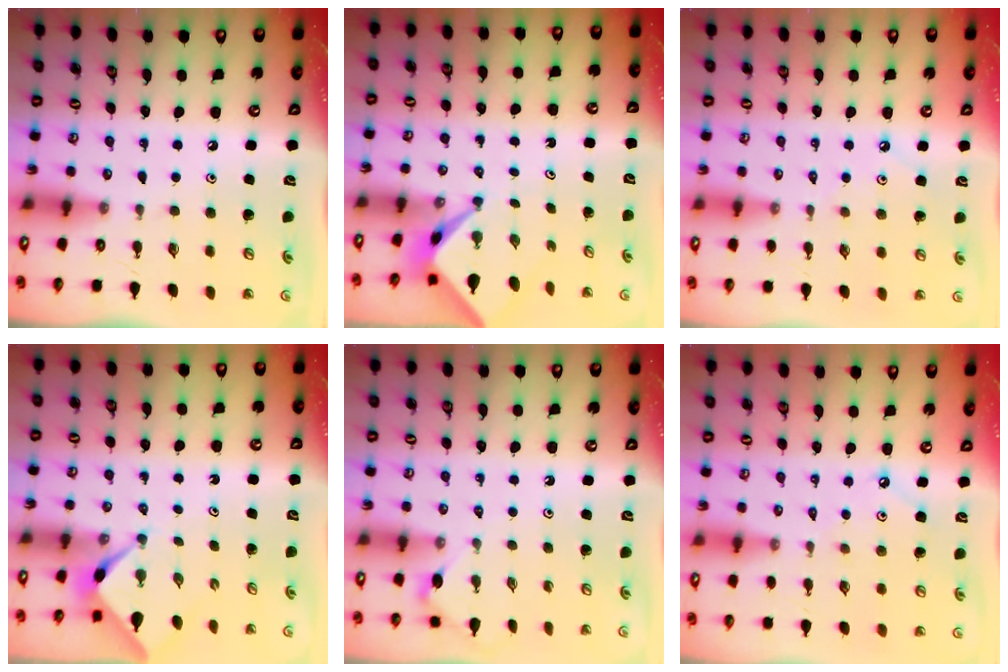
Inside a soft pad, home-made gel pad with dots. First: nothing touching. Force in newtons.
{"total": 2.5, "press": 2.5, "slide": 0.2}
{"total": 2.1, "press": 2.1, "slide": 0.4}
{"total": 2.3, "press": 2.2, "slide": 0.3}
{"total": 2.9, "press": 2.8, "slide": 0.5}
{"total": 3.1, "press": 3.1, "slide": 0.1}